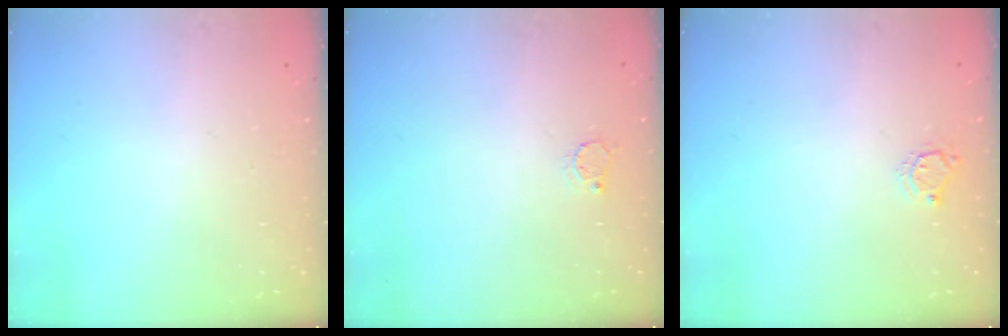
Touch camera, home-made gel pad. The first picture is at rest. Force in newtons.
{"total": 2.6, "press": 2.6, "slide": 0.3}
{"total": 4.1, "press": 4.1, "slide": 0.3}